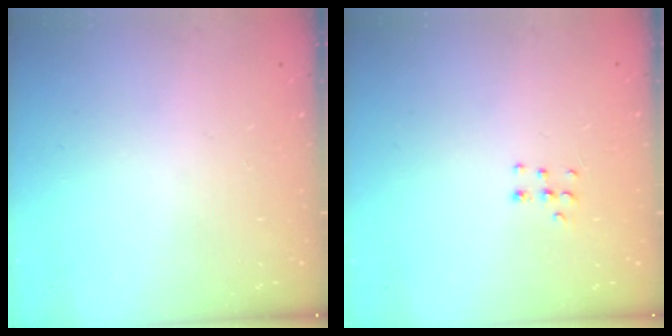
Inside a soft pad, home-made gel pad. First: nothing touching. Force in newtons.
{"total": 4.4, "press": 4.3, "slide": 0.9}